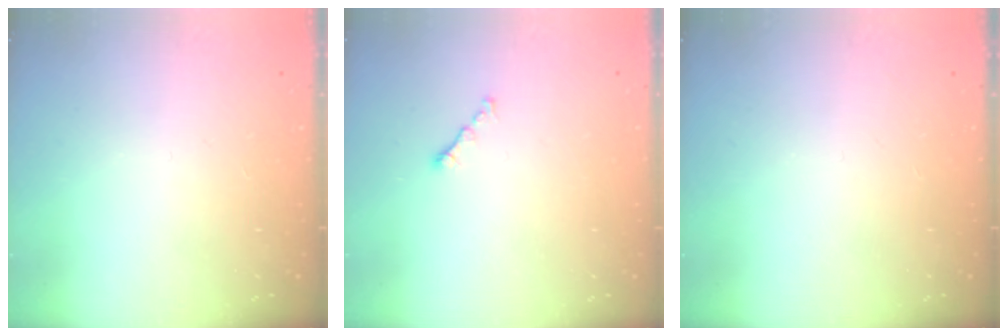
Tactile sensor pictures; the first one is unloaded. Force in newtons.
{"total": 0.8, "press": 0.6, "slide": 0.4}
{"total": 0.0}